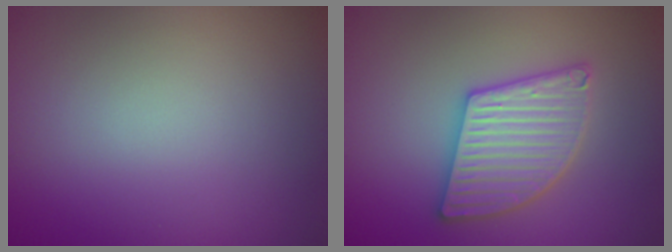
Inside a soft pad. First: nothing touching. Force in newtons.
{"total": 5.4, "press": 5.4, "slide": 0.7}